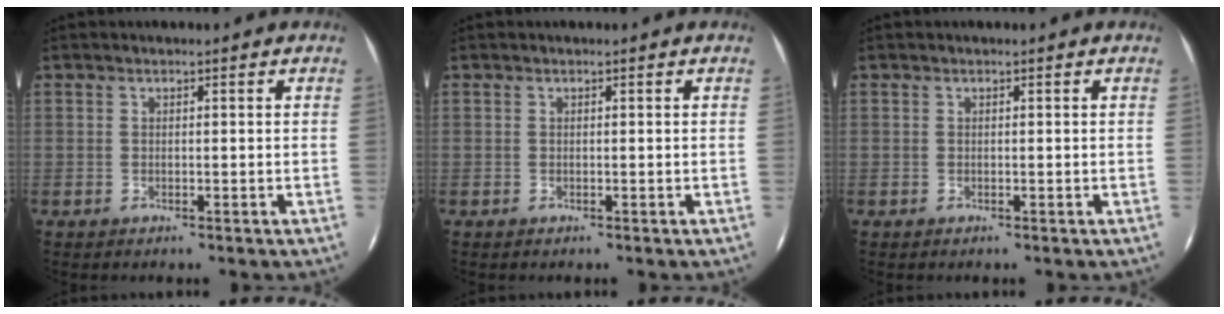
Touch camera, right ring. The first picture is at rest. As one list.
[{"total": 0.0}, {"total": 0.0}]